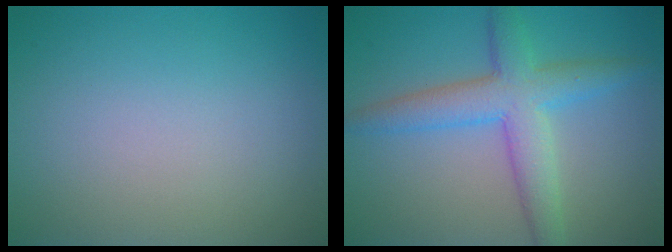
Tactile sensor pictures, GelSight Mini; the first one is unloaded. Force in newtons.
{"total": 5.3, "press": 5.3, "slide": 0.2}